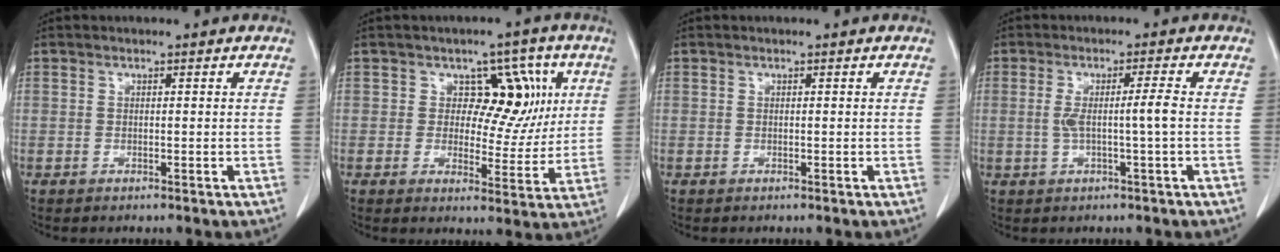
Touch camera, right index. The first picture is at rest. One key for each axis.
{"total": 8.1, "fx": 2.4, "fy": 6.0, "fz": 4.9, "tx": -0.035, "ty": 0.019, "tz": 0.035}
{"total": 0.0}
{"total": 4.0, "fx": -0.2, "fy": -0.7, "fz": 3.9, "tx": -0.075, "ty": 0.003, "tz": 0.000}